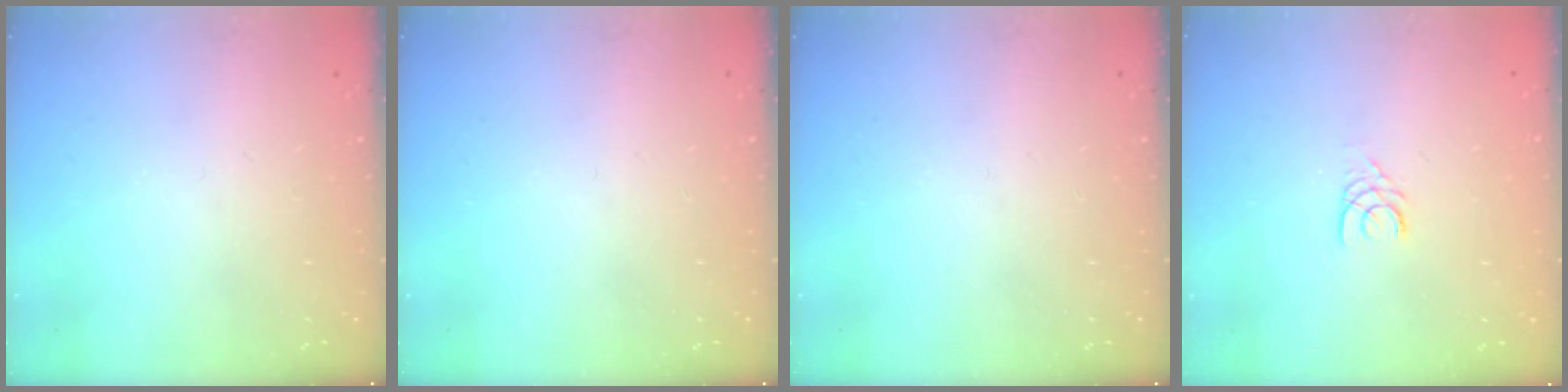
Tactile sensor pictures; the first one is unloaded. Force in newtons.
{"total": 0.0}
{"total": 0.0}
{"total": 3.2, "press": 3.2, "slide": 0.3}